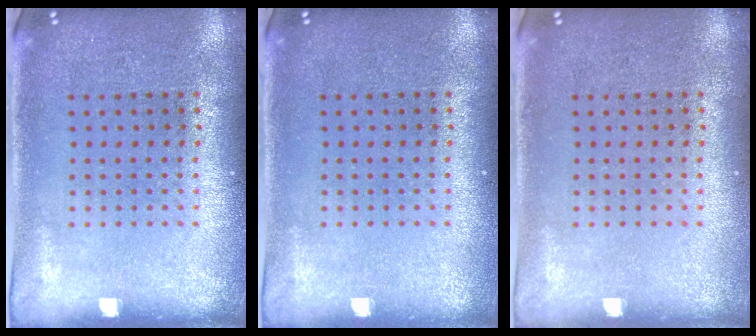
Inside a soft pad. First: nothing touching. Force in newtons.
{"total": 0.0}
{"total": 0.0}